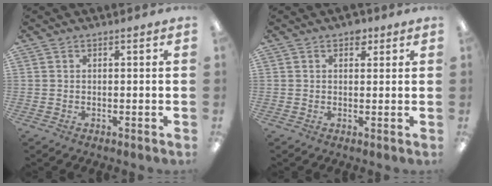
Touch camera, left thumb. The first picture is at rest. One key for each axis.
{"total": 2.8, "fx": 1.8, "fy": 1.8, "fz": 1.0, "tx": 0.000, "ty": -0.005, "tz": 0.028}